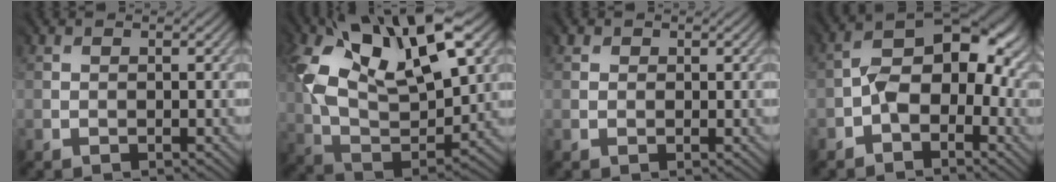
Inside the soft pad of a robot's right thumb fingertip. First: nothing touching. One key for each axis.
{"total": 14.9, "fx": 6.3, "fy": 7.8, "fz": 11.0, "tx": -0.240, "ty": -0.001, "tz": 0.125}
{"total": 1.1, "fx": 0.5, "fy": 0.9, "fz": -0.3, "tx": 0.001, "ty": -0.001, "tz": 0.006}
{"total": 7.9, "fx": -1.7, "fy": 4.9, "fz": 6.0, "tx": -0.093, "ty": 0.006, "tz": -0.042}